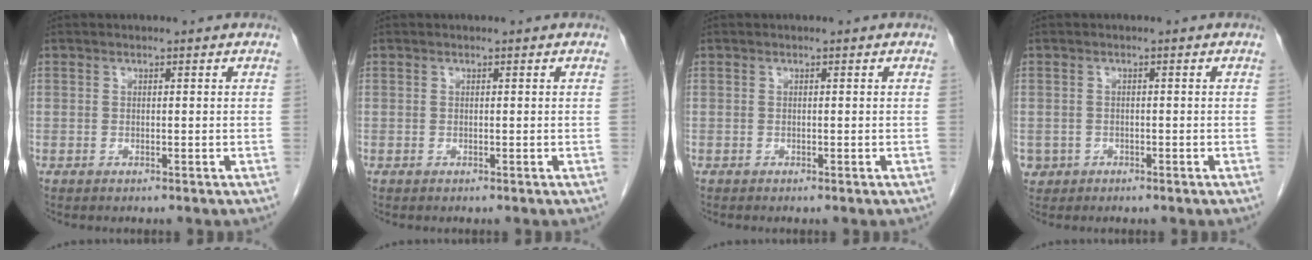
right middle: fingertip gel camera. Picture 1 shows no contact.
{"total": 0.0}
{"total": 0.0}
{"total": 2.0, "force": [-0.9, 1.8, 0.1], "torque": [-0.002, 0.007, -0.014]}